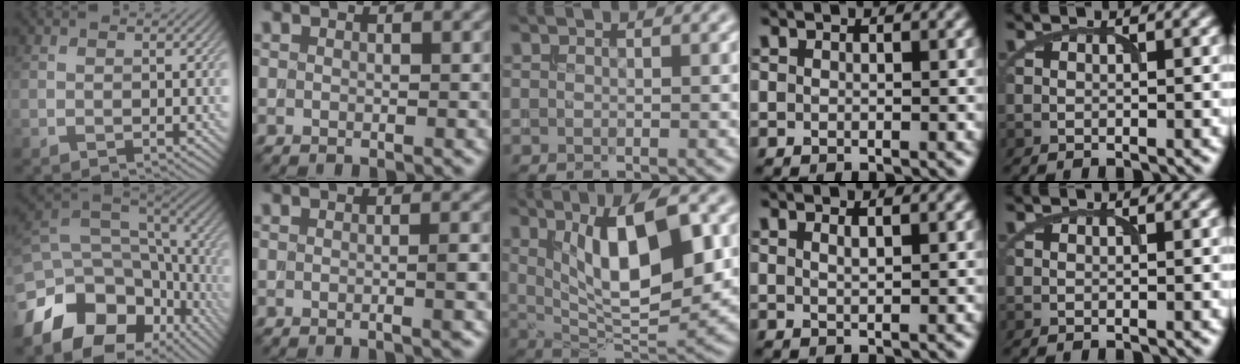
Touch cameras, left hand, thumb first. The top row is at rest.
{"thumb": {"total": 16.0, "force": [-6.5, 11.3, 9.2], "torque": [-0.222, -0.039, -0.086]}, "index": {"total": 2.5, "force": [-0.2, 0.8, 2.3], "torque": [-0.016, 0.001, -0.008]}, "middle": {"total": 9.7, "force": [2.4, 3.3, 8.8], "torque": [-0.137, -0.008, 0.042]}, "ring": {"total": 1.2, "force": [0.7, 0.4, 1.0], "torque": [-0.011, 0.003, 0.008]}}